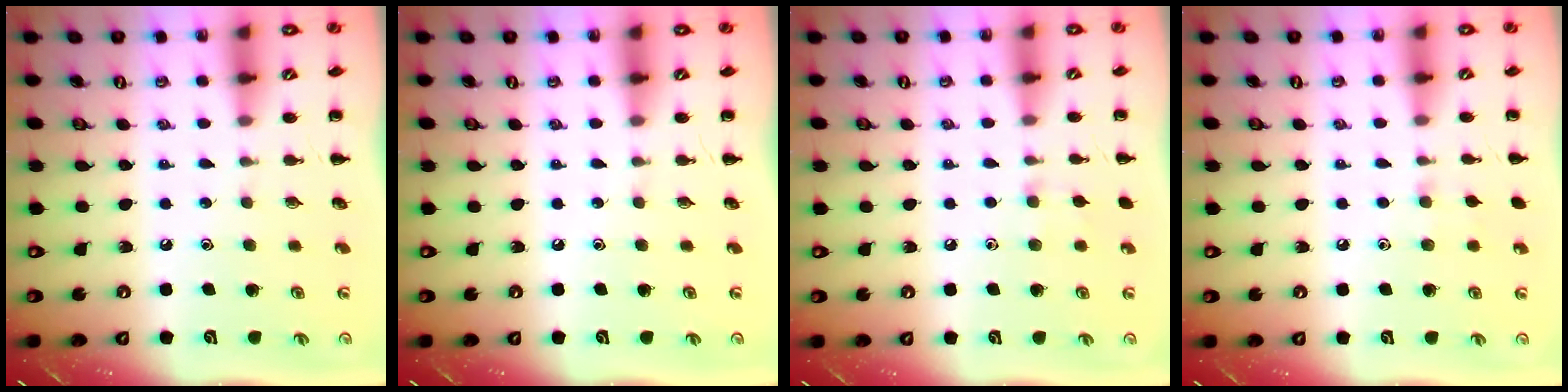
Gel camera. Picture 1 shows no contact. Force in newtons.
{"total": 0.0}
{"total": 5.6, "press": 5.3, "slide": 1.8}
{"total": 5.2, "press": 4.8, "slide": 1.8}